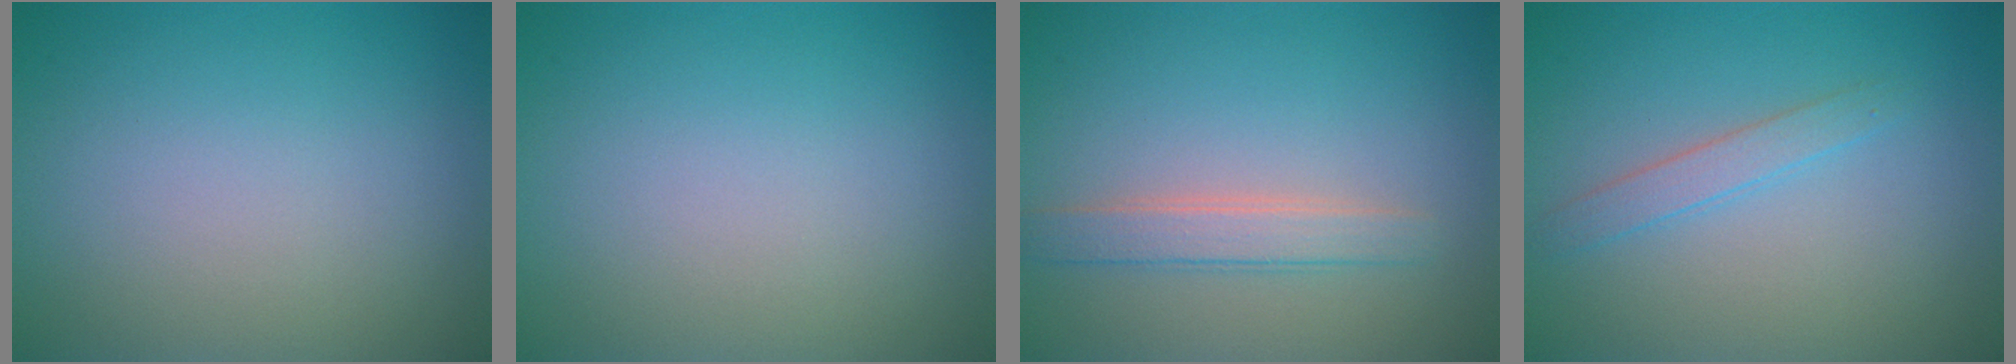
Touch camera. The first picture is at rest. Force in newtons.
{"total": 0.0}
{"total": 2.4, "press": 2.4, "slide": 0.2}
{"total": 1.6, "press": 1.6, "slide": 0.2}